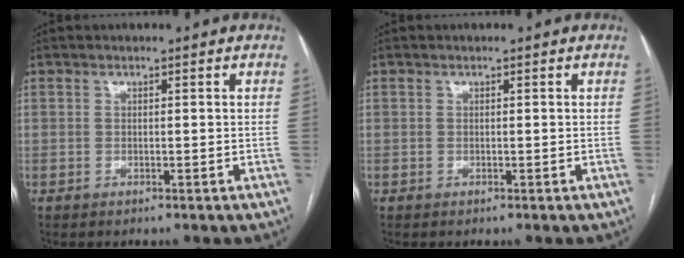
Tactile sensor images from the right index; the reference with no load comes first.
{"total": 0.0}